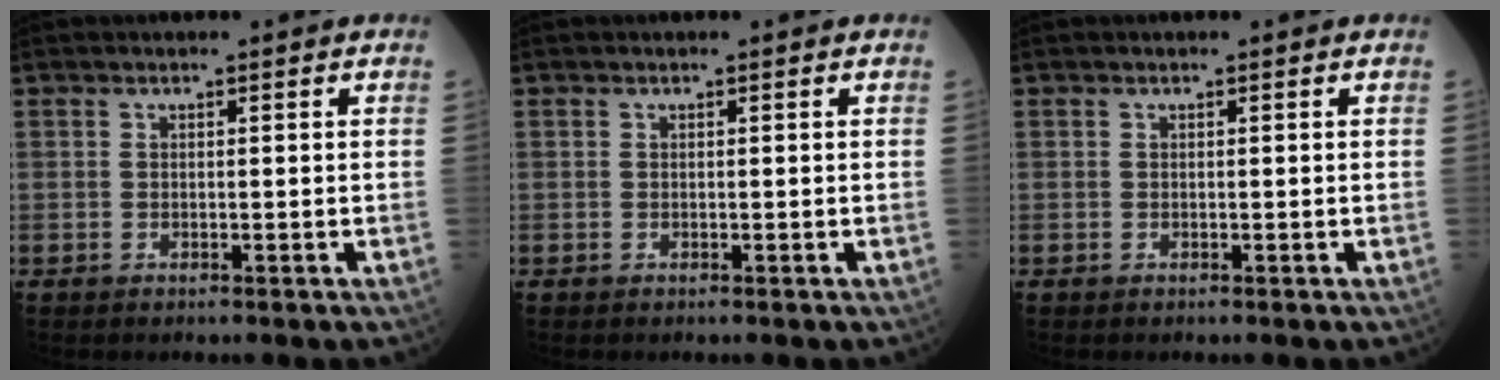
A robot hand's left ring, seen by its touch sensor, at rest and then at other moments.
{"total": 0.0}
{"total": 0.0}